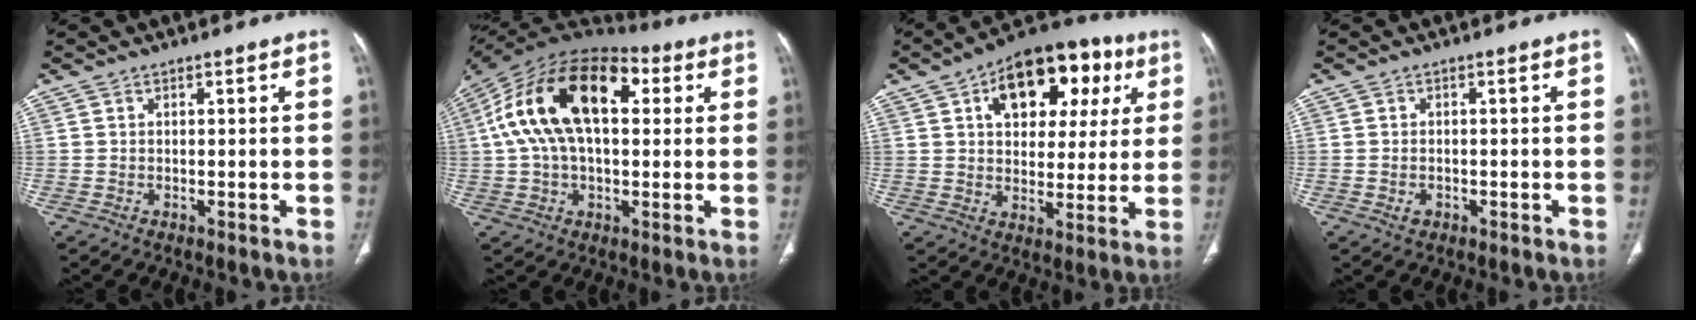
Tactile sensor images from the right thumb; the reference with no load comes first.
{"total": 22.5, "force": [5.2, 12.4, 18.1], "torque": [-0.325, 0.040, 0.078]}
{"total": 19.3, "force": [7.4, 11.6, 13.6], "torque": [-0.140, 0.009, 0.104]}
{"total": 1.7, "force": [-0.6, 1.3, 1.0], "torque": [-0.015, 0.006, -0.005]}